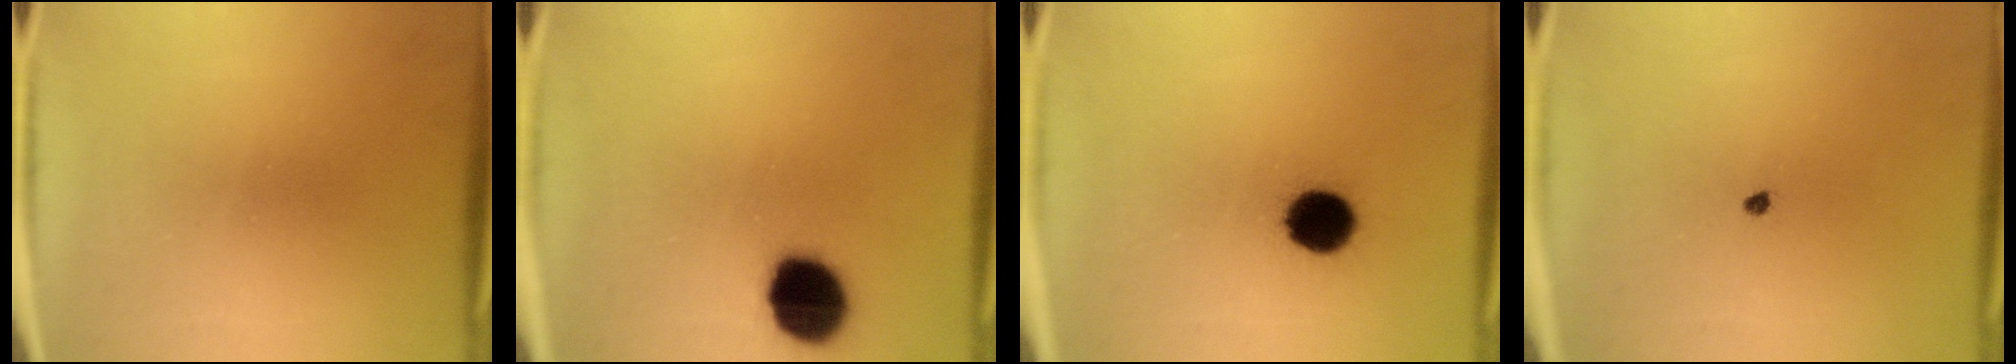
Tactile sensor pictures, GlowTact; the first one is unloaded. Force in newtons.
{"total": 14.4}
{"total": 10.1}
{"total": 0.7}